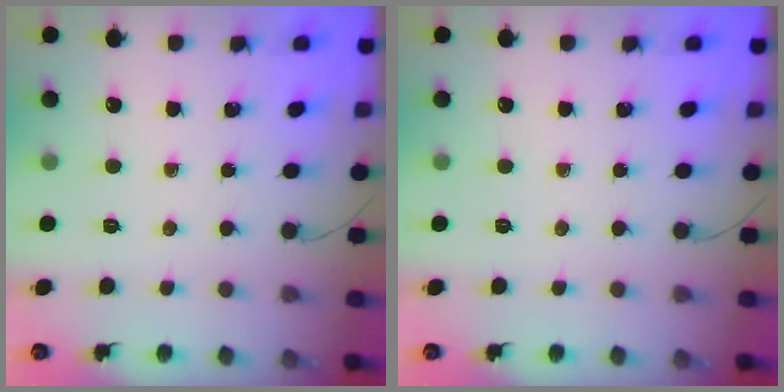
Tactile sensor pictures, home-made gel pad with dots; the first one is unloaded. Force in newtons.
{"total": 0.0}